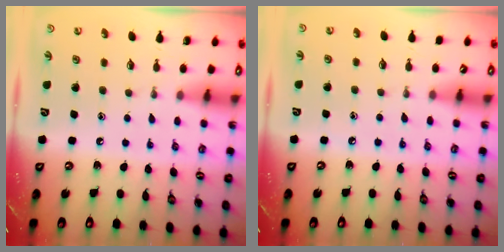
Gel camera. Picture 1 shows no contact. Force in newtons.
{"total": 2.8, "press": 2.8, "slide": 0.4}